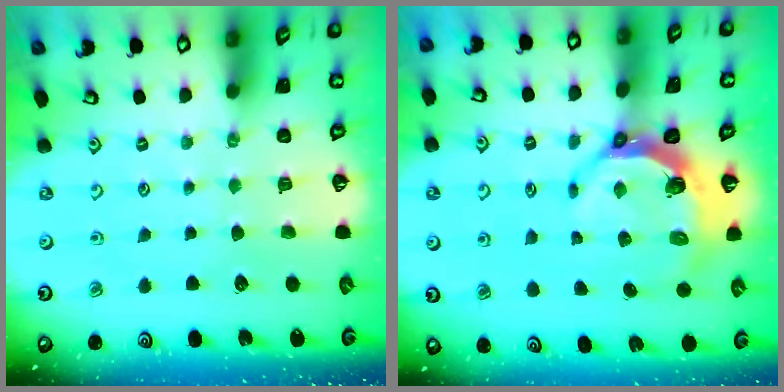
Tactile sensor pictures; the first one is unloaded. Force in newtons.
{"total": 6.5, "press": 5.3, "slide": 3.8}